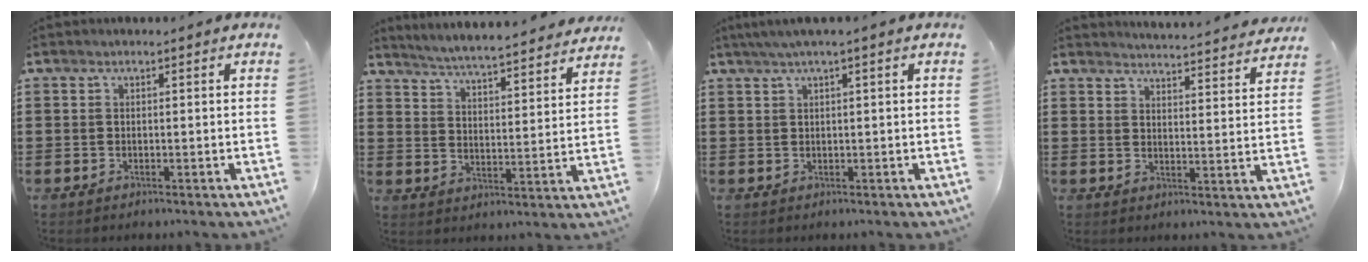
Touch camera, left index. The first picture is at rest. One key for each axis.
{"total": 4.8, "fx": 4.6, "fy": -0.7, "fz": 1.0, "tx": -0.042, "ty": -0.040, "tz": 0.076}
{"total": 1.8, "fx": 0.7, "fy": -0.2, "fz": 1.7, "tx": -0.030, "ty": -0.001, "tz": 0.012}
{"total": 3.8, "fx": 3.8, "fy": -0.4, "fz": 0.3, "tx": -0.017, "ty": -0.036, "tz": 0.061}